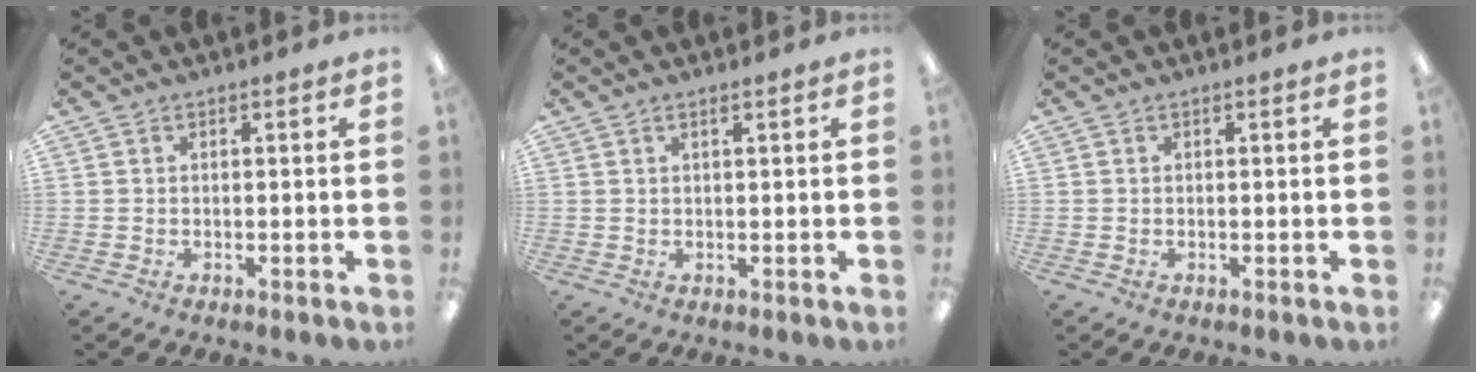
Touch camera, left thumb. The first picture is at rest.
{"total": 1.0, "force": [0.6, 0.1, 0.8], "torque": [-0.015, -0.001, 0.010]}
{"total": 0.0}